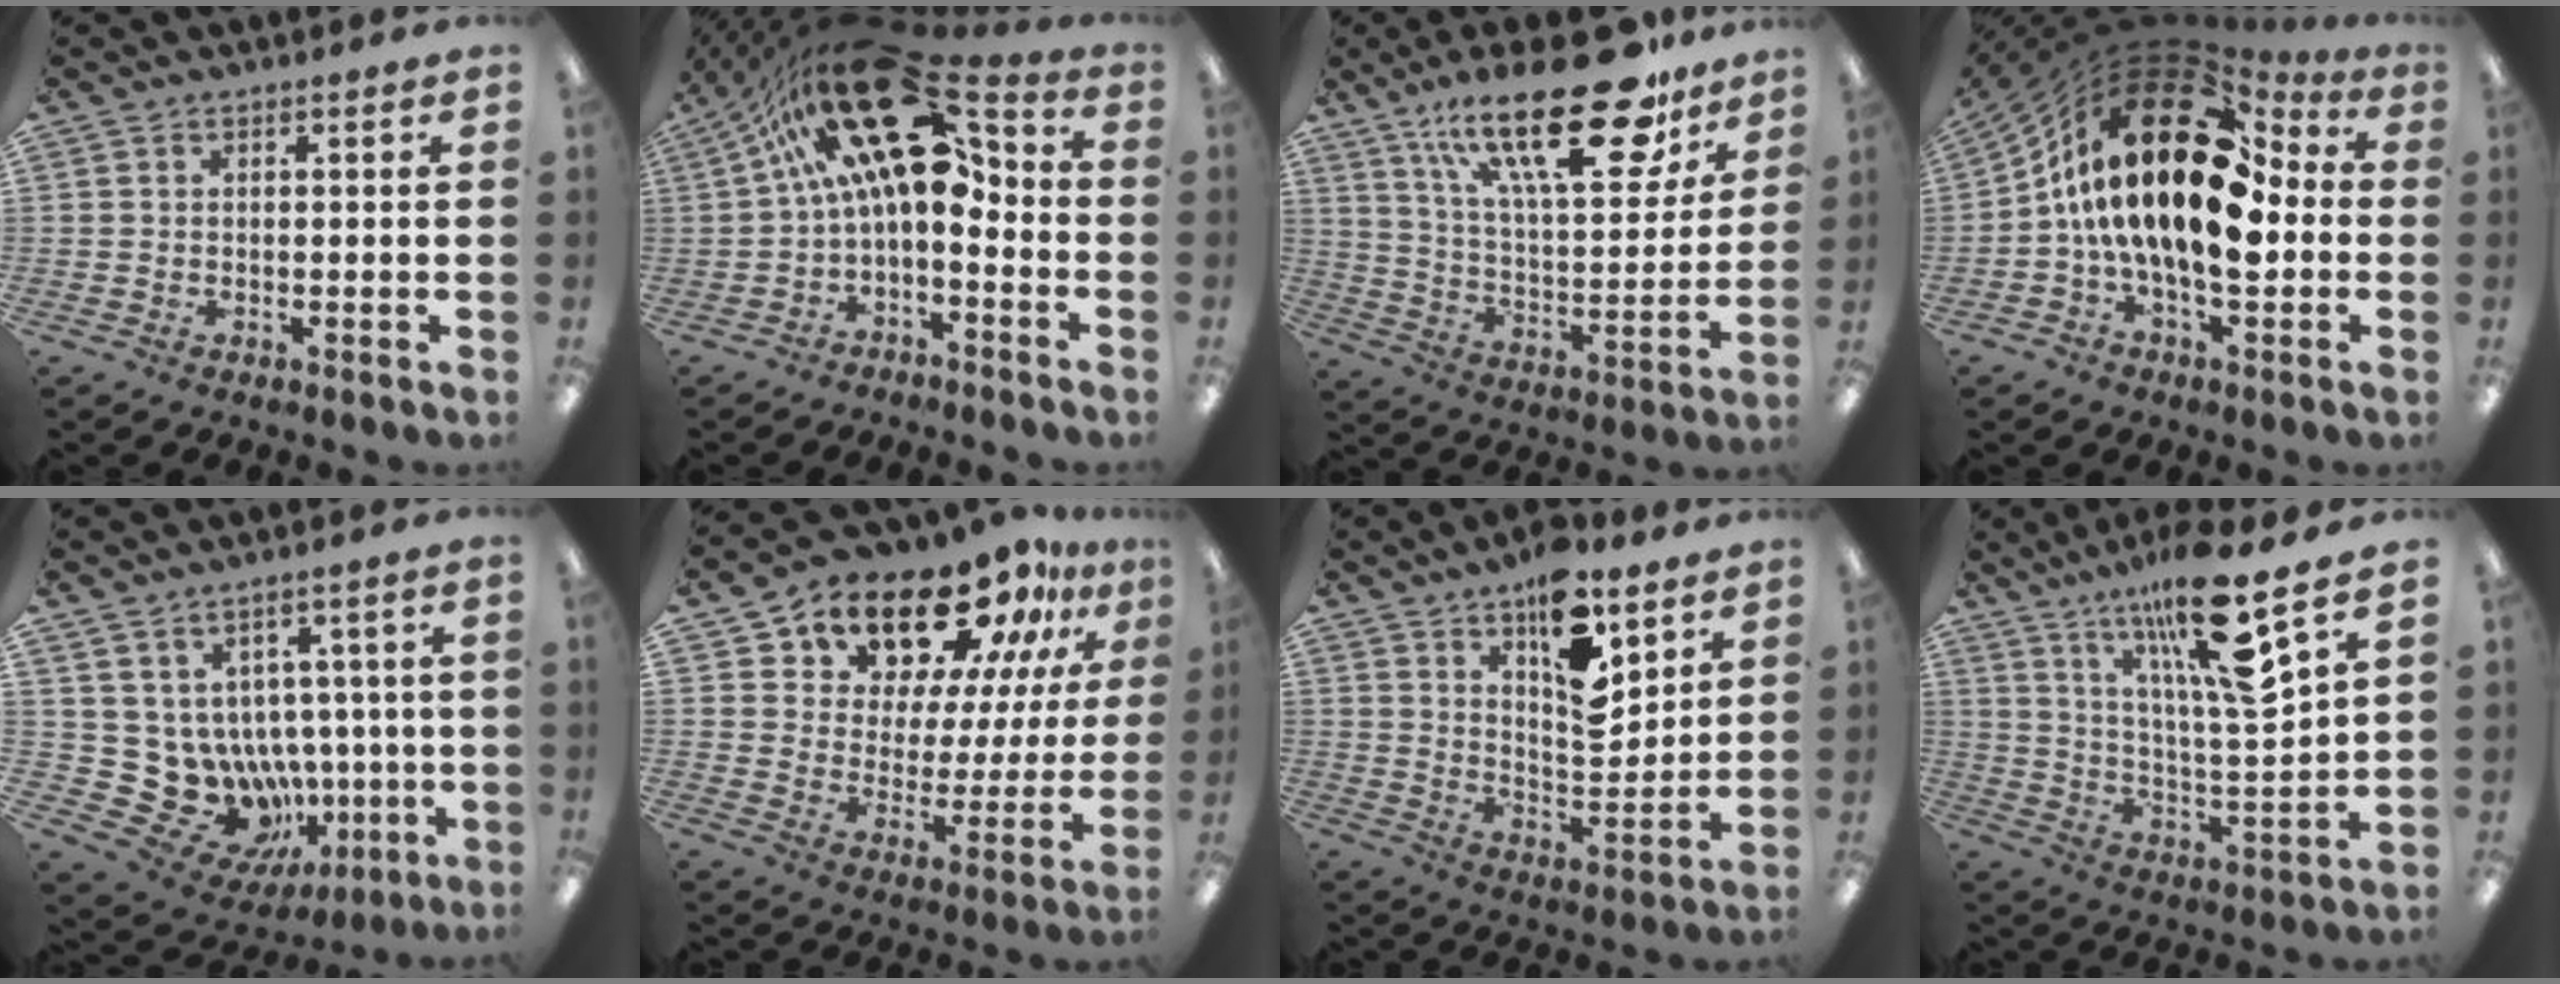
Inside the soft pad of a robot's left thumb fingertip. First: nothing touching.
{"total": 24.7, "force": [9.0, 11.3, 20.1], "torque": [-0.324, -0.040, 0.163]}
{"total": 29.2, "force": [17.9, 10.8, 20.4], "torque": [-0.311, -0.099, 0.296]}
{"total": 25.2, "force": [2.4, 12.1, 22.0], "torque": [-0.444, -0.015, 0.036]}
{"total": 10.1, "force": [-0.5, 9.5, 3.4], "torque": [-0.098, -0.036, 0.022]}
{"total": 18.6, "force": [15.4, 7.7, 7.0], "torque": [-0.129, -0.122, 0.268]}
{"total": 14.7, "force": [9.9, 5.6, 9.2], "torque": [-0.128, -0.063, 0.165]}
{"total": 19.4, "force": [13.4, 2.5, 13.8], "torque": [-0.248, -0.068, 0.210]}